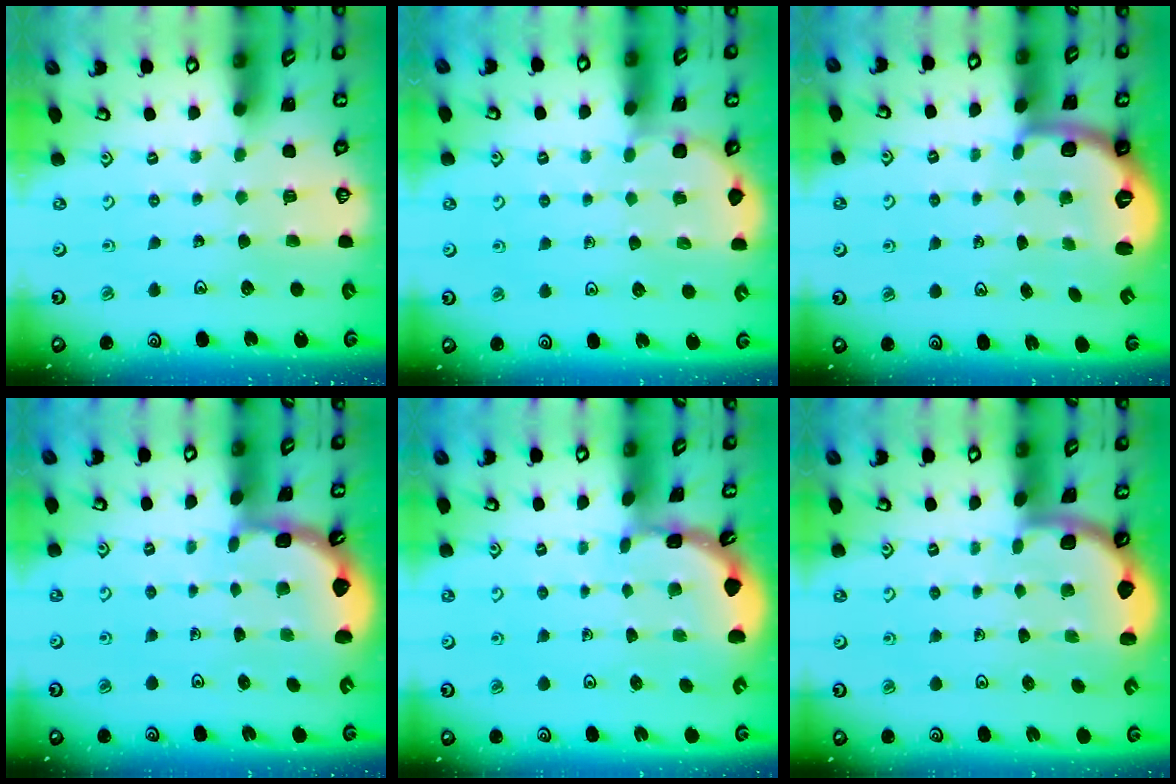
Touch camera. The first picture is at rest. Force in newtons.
{"total": 2.9, "press": 2.9, "slide": 0.3}
{"total": 2.7, "press": 1.8, "slide": 2.0}
{"total": 1.9, "press": 1.9, "slide": 0.3}
{"total": 1.6, "press": 1.6, "slide": 0.1}
{"total": 1.6, "press": 1.6, "slide": 0.0}